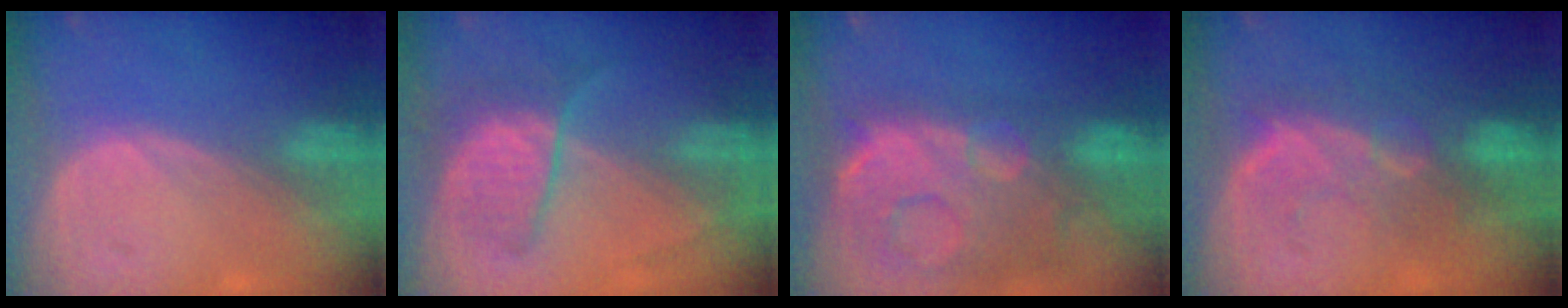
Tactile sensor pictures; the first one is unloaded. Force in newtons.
{"total": 6.3, "press": 6.3, "slide": 0.6}
{"total": 14.5, "press": 11.7, "slide": 8.4}
{"total": 10.1, "press": 8.6, "slide": 5.3}